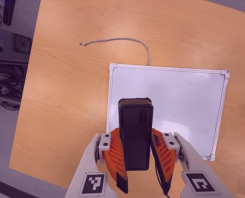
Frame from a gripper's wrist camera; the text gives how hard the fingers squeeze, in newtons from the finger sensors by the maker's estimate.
{"total": 8.3, "left": 7.1, "right": 9.5}